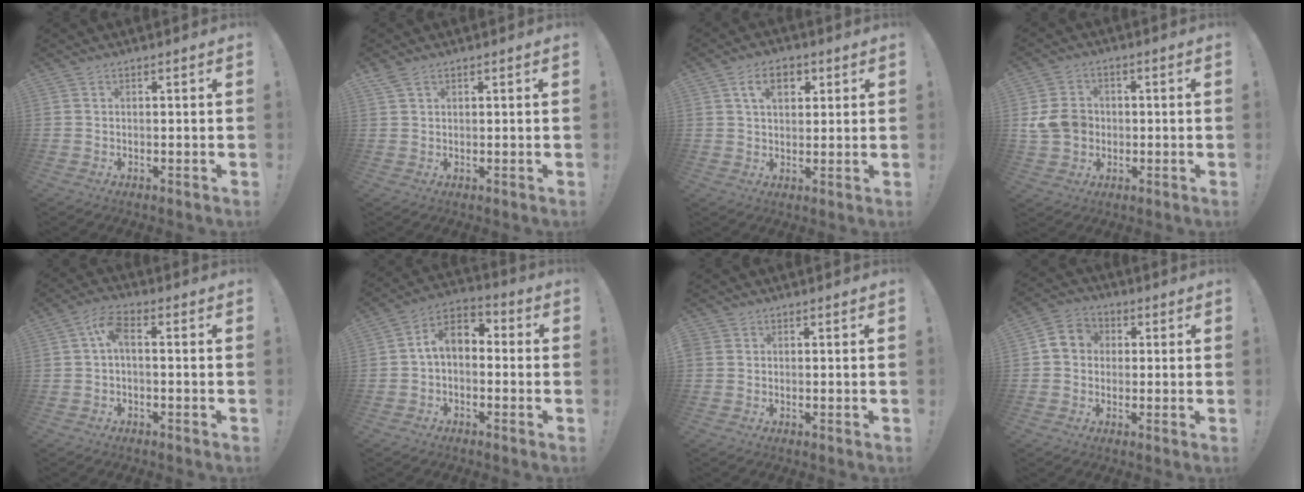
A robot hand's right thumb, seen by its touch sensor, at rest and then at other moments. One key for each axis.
{"total": 2.6, "fx": 2.0, "fy": 1.2, "fz": 1.2, "tx": -0.018, "ty": -0.006, "tz": 0.038}
{"total": 8.3, "fx": 3.3, "fy": 5.2, "fz": 5.6, "tx": -0.083, "ty": 0.005, "tz": 0.058}
{"total": 9.8, "fx": -0.5, "fy": 8.5, "fz": 4.9, "tx": -0.082, "ty": 0.008, "tz": -0.005}
{"total": 5.7, "fx": 0.0, "fy": 2.1, "fz": 5.3, "tx": -0.113, "ty": 0.003, "tz": -0.002}
{"total": 7.5, "fx": 0.1, "fy": 5.0, "fz": 5.6, "tx": -0.104, "ty": 0.014, "tz": 0.006}
{"total": 1.1, "fx": 0.2, "fy": 1.0, "fz": 0.4, "tx": -0.009, "ty": 0.003, "tz": 0.004}
{"total": 6.4, "fx": 0.4, "fy": 5.8, "fz": 2.5, "tx": -0.037, "ty": 0.016, "tz": 0.013}